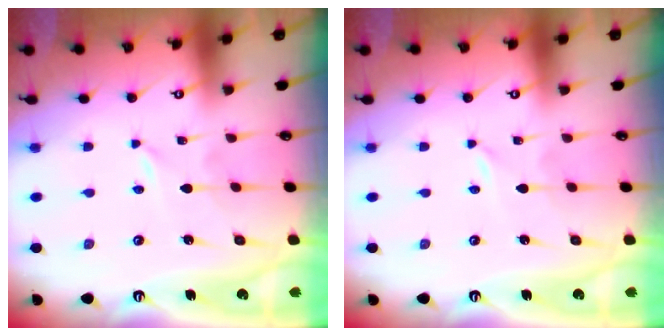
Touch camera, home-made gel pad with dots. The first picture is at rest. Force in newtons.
{"total": 0.0}